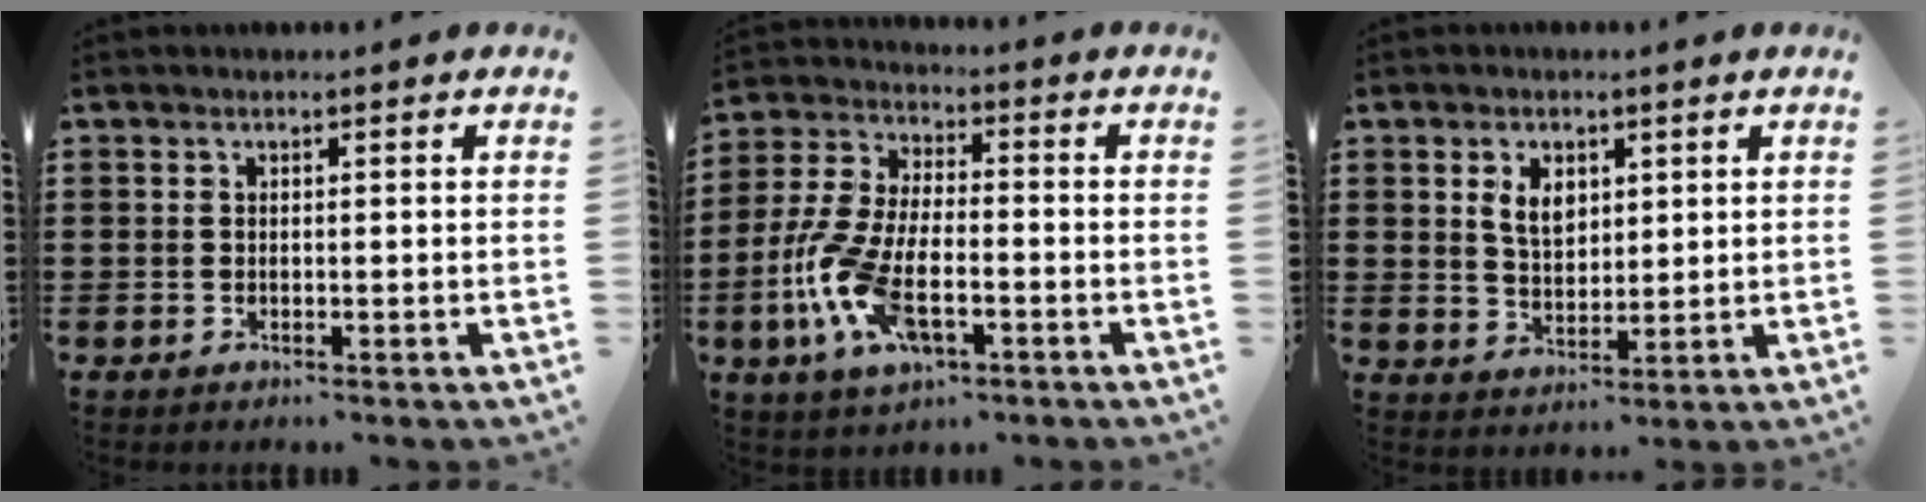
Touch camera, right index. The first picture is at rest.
{"total": 10.9, "force": [-3.8, 4.7, 9.0], "torque": [-0.226, -0.013, -0.077]}
{"total": 4.6, "force": [1.9, 3.0, 3.0], "torque": [-0.060, 0.009, 0.031]}